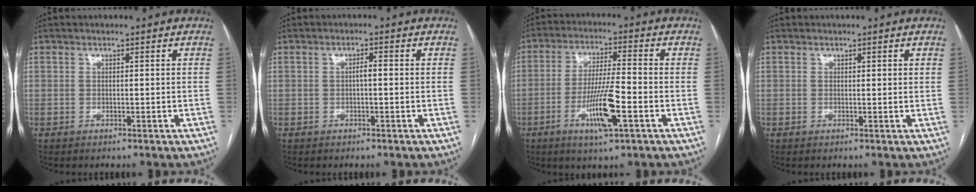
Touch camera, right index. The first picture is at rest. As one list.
[{"total": 1.5, "force": [-0.1, 0.3, 1.4], "torque": [-0.025, 0.004, -0.001]}, {"total": 9.6, "force": [-3.6, 0.7, 8.9], "torque": [-0.167, -0.009, -0.066]}, {"total": 0.7, "force": [0.4, 0.2, 0.5], "torque": [-0.010, 0.000, 0.005]}]